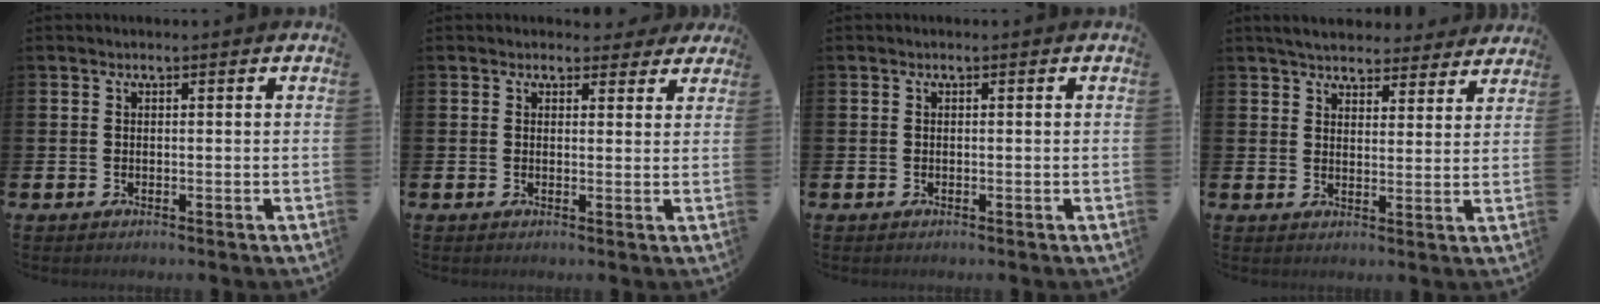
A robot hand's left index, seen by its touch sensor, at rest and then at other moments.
{"total": 2.2, "force": [1.8, 1.2, 0.3], "torque": [0.006, -0.005, 0.029]}
{"total": 0.0}
{"total": 5.3, "force": [5.1, 1.3, 0.6], "torque": [-0.030, -0.029, 0.091]}